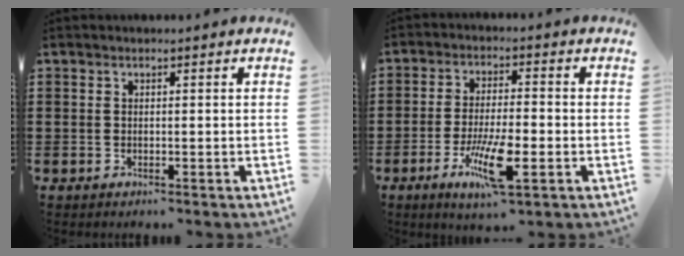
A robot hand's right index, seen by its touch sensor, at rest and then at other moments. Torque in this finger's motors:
{"motor_torque": [0.92, 0.70, 0.50, 0.12]}